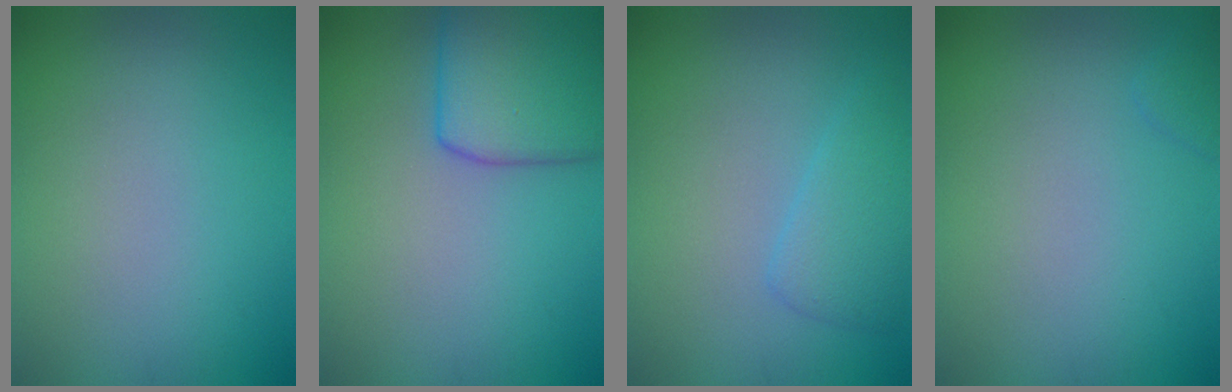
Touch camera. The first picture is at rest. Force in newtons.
{"total": 6.4, "press": 6.4, "slide": 0.3}
{"total": 2.7, "press": 2.6, "slide": 0.3}
{"total": 0.8, "press": 0.8, "slide": 0.1}